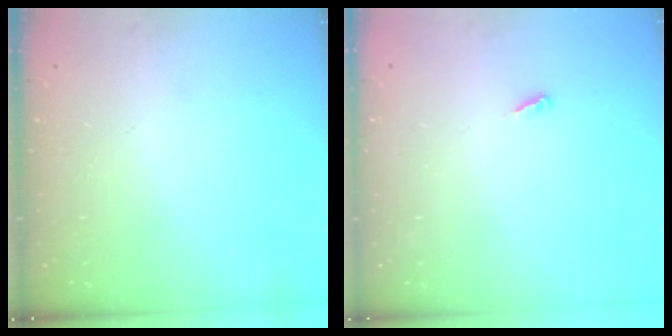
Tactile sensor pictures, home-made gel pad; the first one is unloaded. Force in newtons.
{"total": 2.5, "press": 2.5, "slide": 0.1}